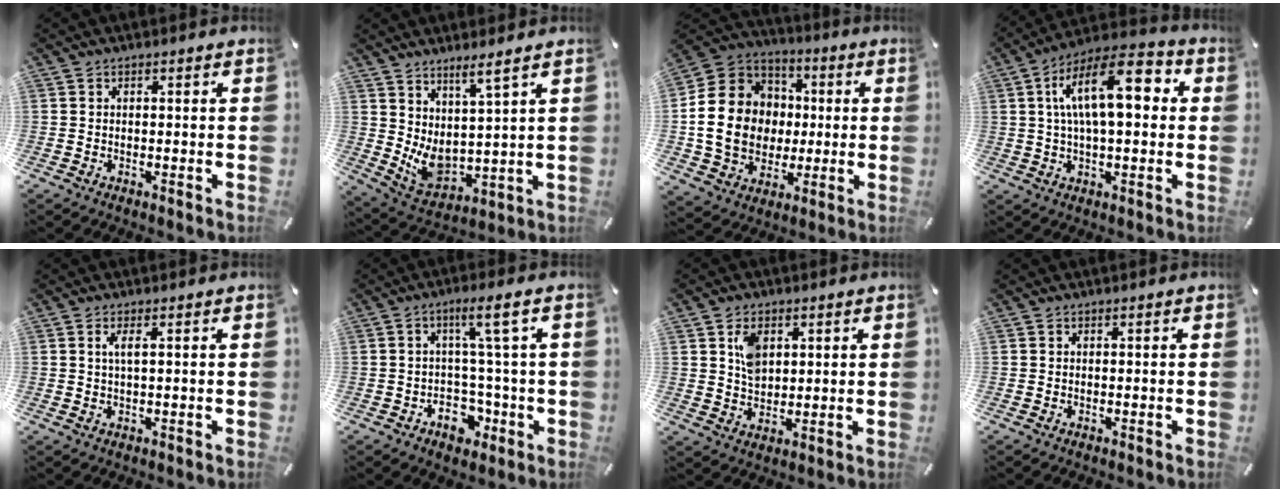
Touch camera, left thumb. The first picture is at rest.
{"total": 7.3, "force": [3.2, 3.6, 5.5], "torque": [-0.115, -0.051, 0.061]}
{"total": 18.0, "force": [-1.2, 15.9, 8.3], "torque": [-0.169, 0.016, -0.018]}
{"total": 16.1, "force": [3.8, 7.0, 14.0], "torque": [-0.230, 0.000, 0.058]}
{"total": 2.5, "force": [0.8, 0.3, 2.4], "torque": [-0.050, 0.001, 0.011]}
{"total": 9.3, "force": [-0.7, 5.4, 7.6], "torque": [-0.107, 0.006, -0.014]}
{"total": 6.1, "force": [2.3, 4.5, 3.4], "torque": [-0.054, -0.002, 0.041]}
{"total": 0.0}